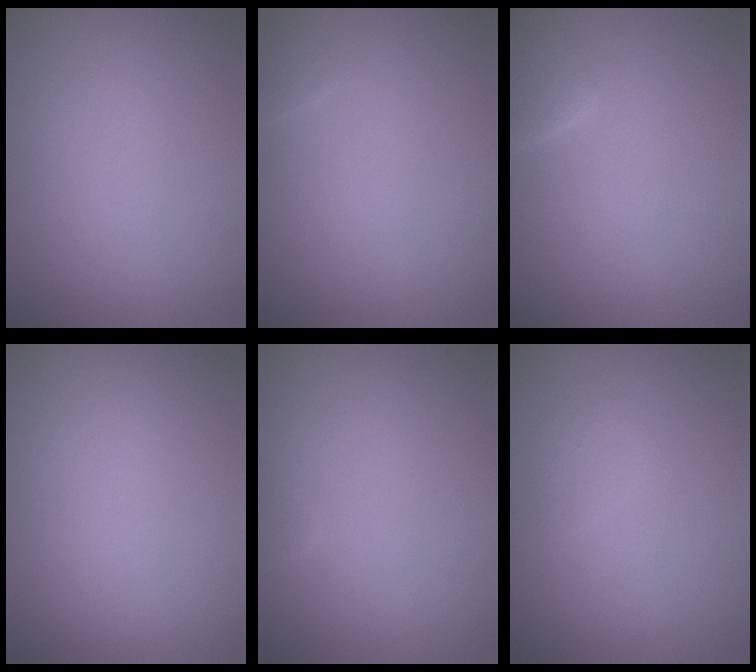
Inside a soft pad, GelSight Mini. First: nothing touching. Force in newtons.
{"total": 0.6, "press": 0.6, "slide": 0.1}
{"total": 2.3, "press": 2.3, "slide": 0.2}
{"total": 0.0}
{"total": 0.8, "press": 0.8, "slide": 0.0}
{"total": 0.8, "press": 0.8, "slide": 0.1}